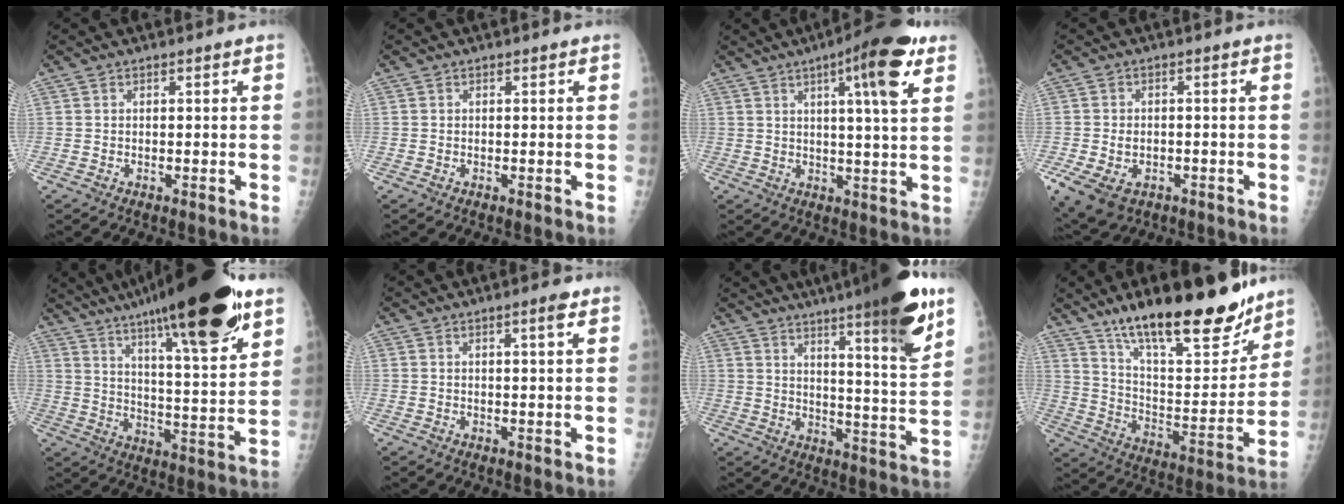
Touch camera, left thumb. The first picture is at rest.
{"total": 0.0}
{"total": 12.5, "force": [6.0, 2.1, 10.8], "torque": [-0.147, -0.018, 0.077]}
{"total": 10.9, "force": [-4.2, 8.0, 6.2], "torque": [-0.146, 0.008, -0.055]}
{"total": 28.1, "force": [18.3, 5.0, 20.7], "torque": [-0.309, -0.049, 0.285]}
{"total": 2.4, "force": [1.3, 0.2, 2.0], "torque": [-0.031, -0.005, 0.018]}
{"total": 19.8, "force": [12.5, 2.0, 15.2], "torque": [-0.199, -0.058, 0.178]}
{"total": 25.9, "force": [18.6, 7.7, 16.4], "torque": [-0.214, -0.086, 0.301]}